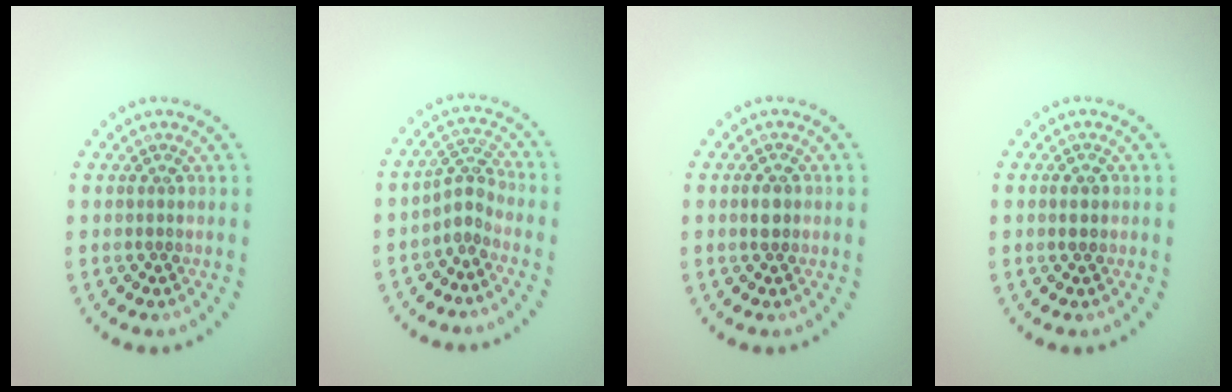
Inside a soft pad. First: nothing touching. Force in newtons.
{"total": 2.0, "press": 1.3, "slide": 1.6}
{"total": 1.2, "press": 1.1, "slide": 0.4}
{"total": 1.2, "press": 1.1, "slide": 0.3}